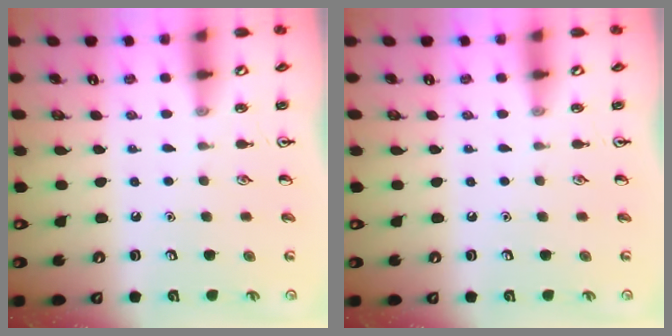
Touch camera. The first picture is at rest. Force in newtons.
{"total": 0.0}